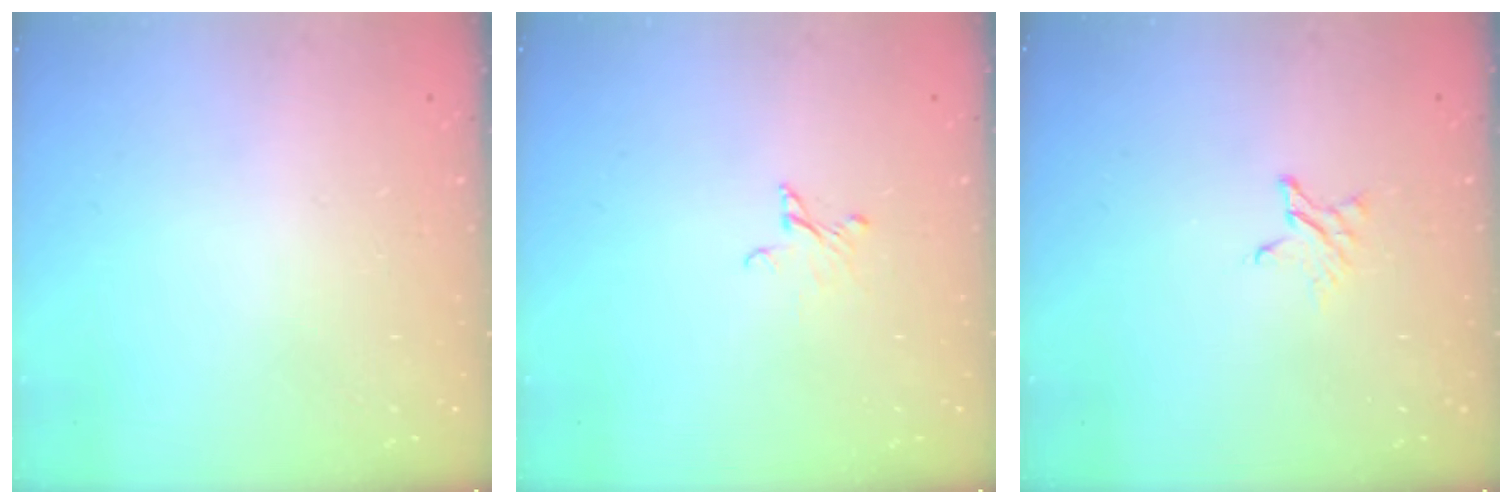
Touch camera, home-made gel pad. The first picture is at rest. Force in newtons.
{"total": 2.5, "press": 2.5, "slide": 0.2}
{"total": 2.4, "press": 2.4, "slide": 0.2}